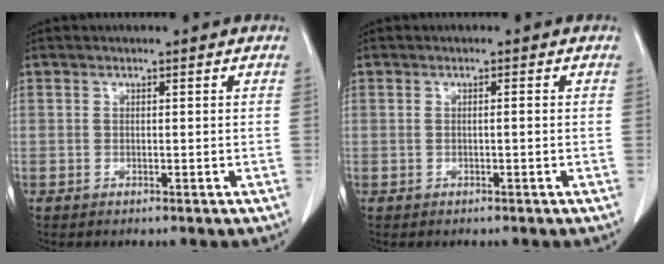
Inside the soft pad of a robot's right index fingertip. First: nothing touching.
{"total": 0.7, "force": [-0.1, 0.0, 0.7], "torque": [-0.015, 0.001, -0.001]}